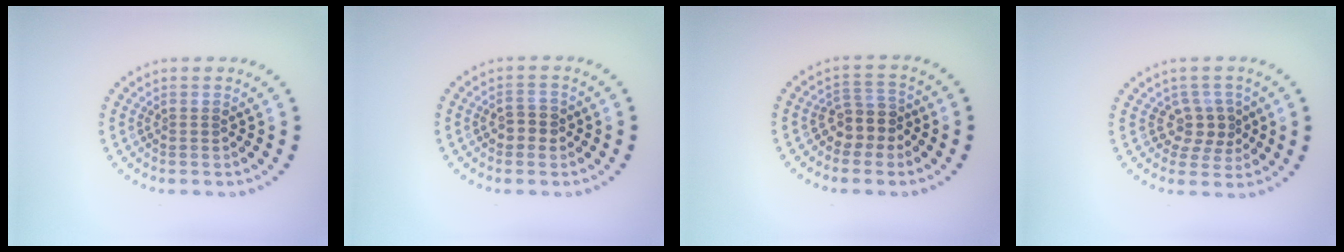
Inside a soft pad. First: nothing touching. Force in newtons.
{"total": 1.8, "press": 1.8, "slide": 0.4}
{"total": 2.8, "press": 2.4, "slide": 1.5}
{"total": 2.5, "press": 2.0, "slide": 1.4}